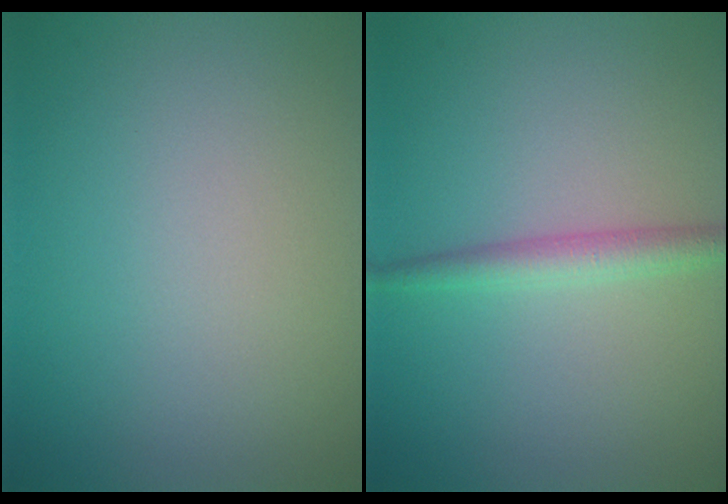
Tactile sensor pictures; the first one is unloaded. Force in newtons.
{"total": 2.2, "press": 2.2, "slide": 0.1}